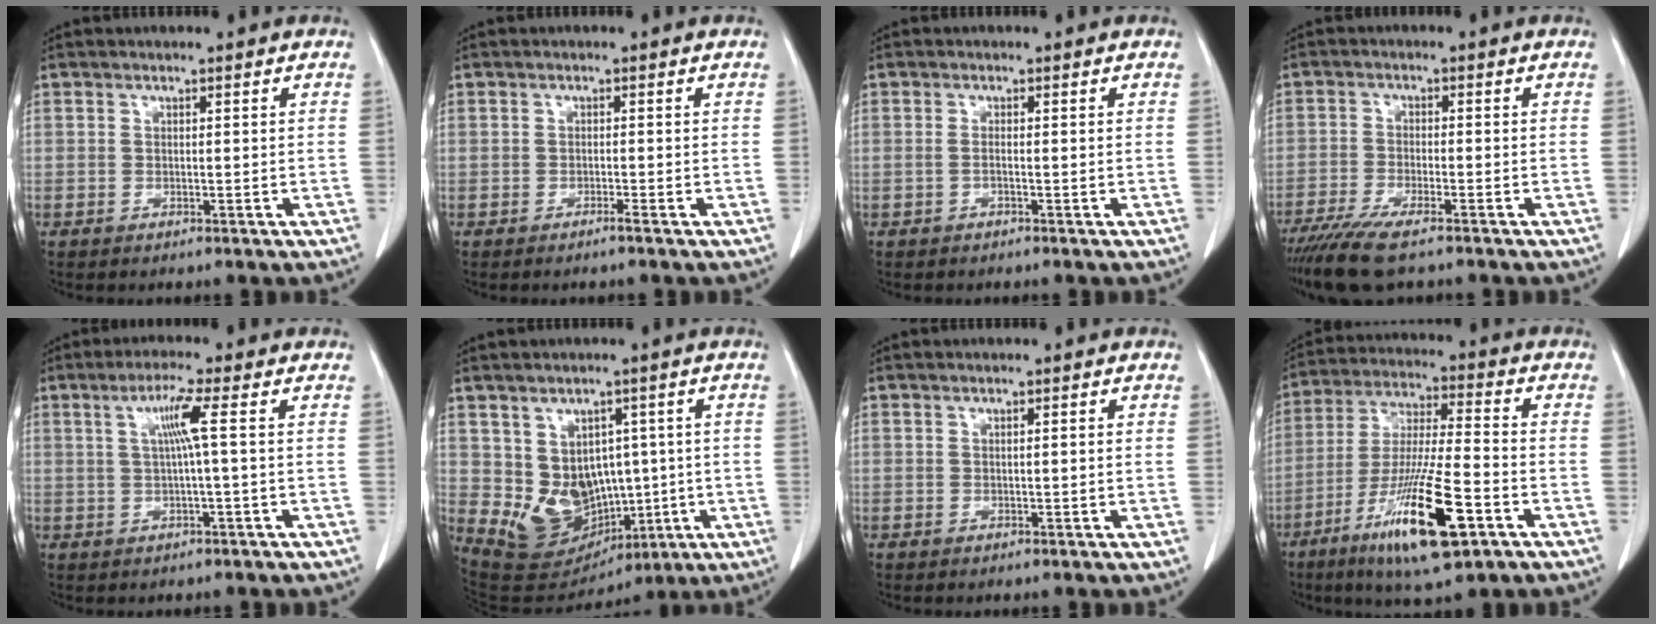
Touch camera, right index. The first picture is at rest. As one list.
[{"total": 0.9, "force": [-0.7, -0.1, 0.5], "torque": [-0.011, 0.000, -0.012]}, {"total": 0.7, "force": [-0.3, 0.0, 0.7], "torque": [-0.012, 0.001, -0.006]}, {"total": 8.7, "force": [-6.7, 1.2, 5.4], "torque": [-0.095, -0.021, -0.112]}, {"total": 4.6, "force": [0.8, -0.9, 4.4], "torque": [-0.086, 0.007, 0.017]}, {"total": 11.2, "force": [-0.1, 9.3, 6.2], "torque": [-0.099, 0.028, 0.039]}, {"total": 0.5, "force": [0.1, 0.0, 0.5], "torque": [-0.009, 0.001, 0.002]}, {"total": 16.7, "force": [-7.9, 1.9, 14.6], "torque": [-0.287, -0.031, -0.137]}]